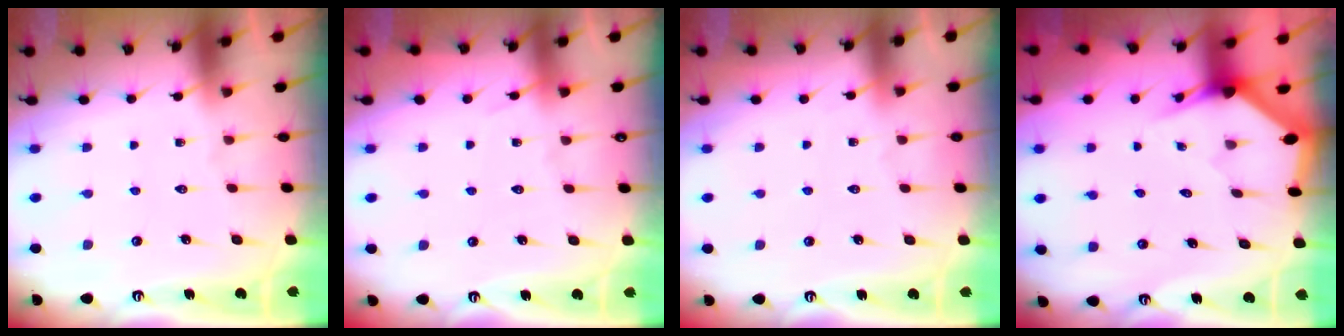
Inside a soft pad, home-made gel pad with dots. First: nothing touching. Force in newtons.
{"total": 3.6, "press": 3.5, "slide": 0.5}
{"total": 3.0, "press": 3.0, "slide": 0.4}
{"total": 2.9, "press": 2.9, "slide": 0.1}